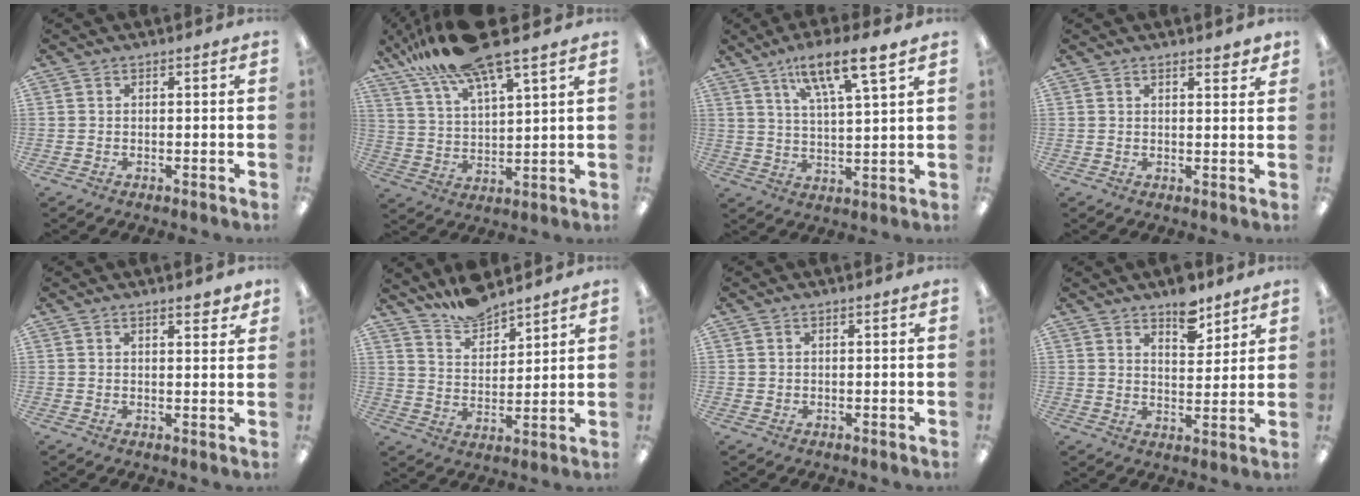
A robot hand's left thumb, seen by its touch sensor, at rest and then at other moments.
{"total": 16.4, "force": [13.1, 3.2, 9.3], "torque": [-0.186, -0.065, 0.229]}
{"total": 11.2, "force": [7.9, 1.9, 7.6], "torque": [-0.134, -0.040, 0.133]}
{"total": 2.6, "force": [2.3, 0.6, 1.1], "torque": [-0.001, -0.015, 0.036]}
{"total": 3.3, "force": [2.6, 0.9, 1.7], "torque": [-0.015, -0.015, 0.041]}
{"total": 9.0, "force": [8.6, 2.2, 1.3], "torque": [-0.032, -0.062, 0.162]}
{"total": 0.6, "force": [0.4, 0.4, 0.0], "torque": [0.001, 0.002, 0.008]}
{"total": 7.1, "force": [5.6, 3.2, 3.0], "torque": [-0.026, -0.037, 0.095]}